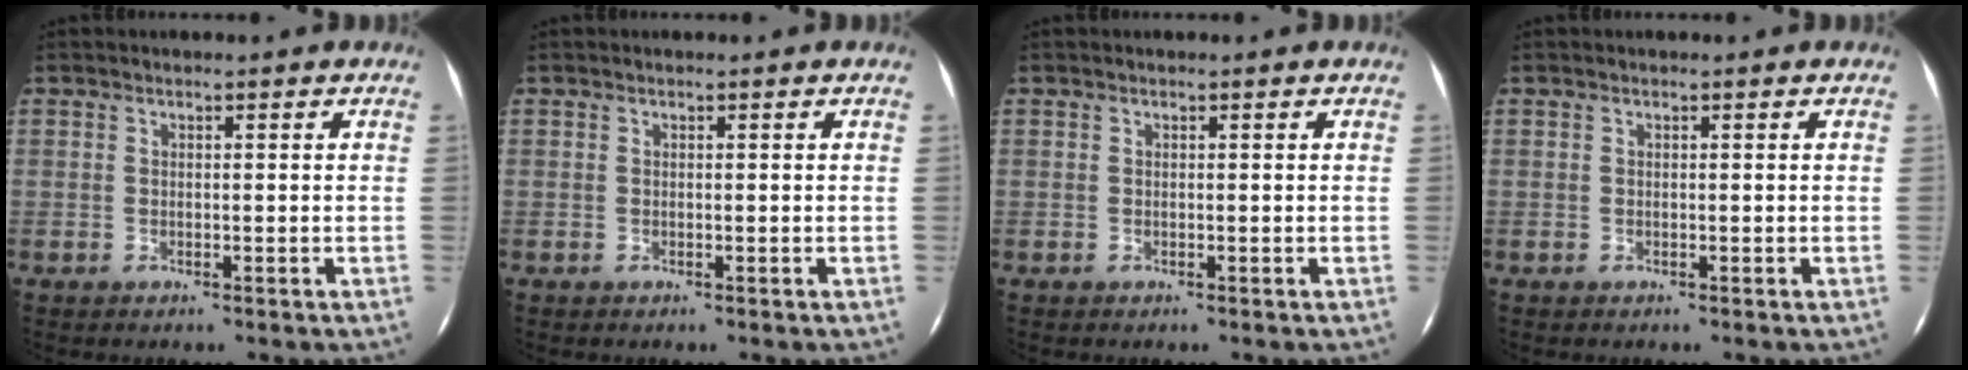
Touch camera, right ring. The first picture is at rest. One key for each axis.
{"total": 0.0}
{"total": 0.0}
{"total": 0.0}